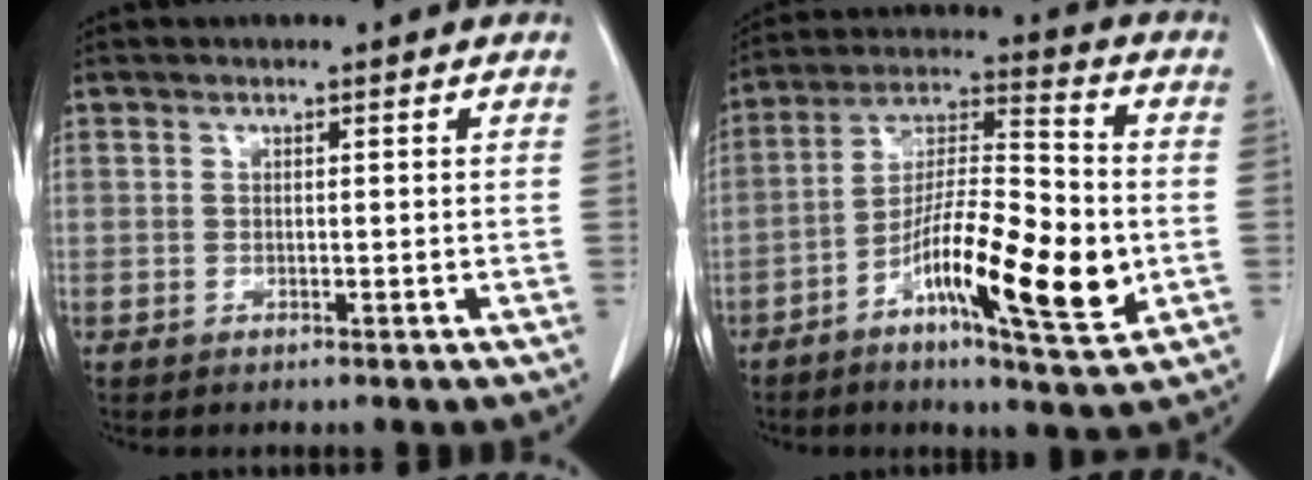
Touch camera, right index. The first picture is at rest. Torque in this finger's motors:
{"motor_torque": [1.34, -0.80, 0.86, 0.21]}